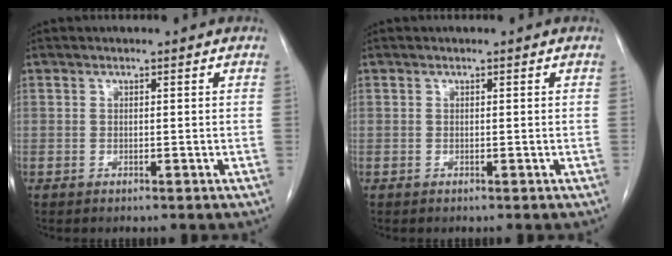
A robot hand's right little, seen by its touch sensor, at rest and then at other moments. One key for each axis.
{"total": 0.0}